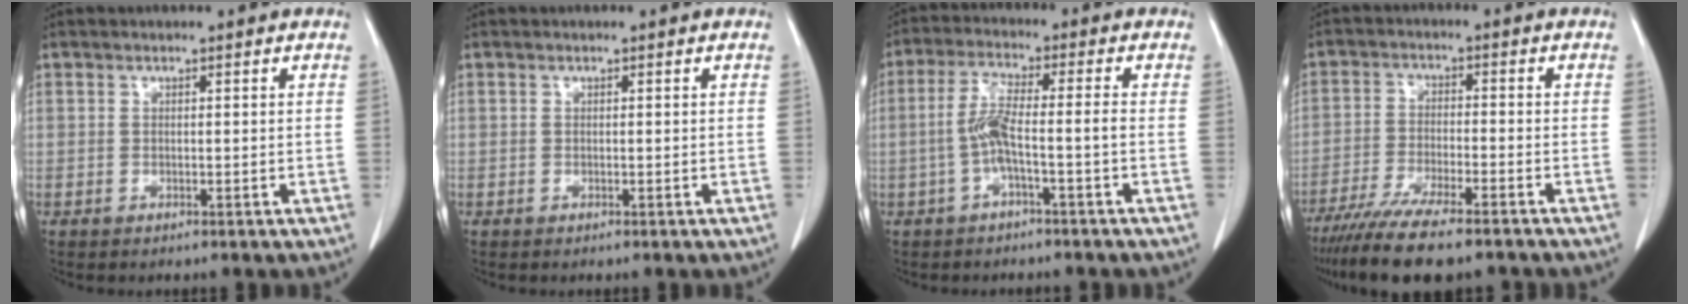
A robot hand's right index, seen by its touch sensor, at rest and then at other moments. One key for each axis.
{"total": 0.0}
{"total": 5.3, "fx": -1.5, "fy": 0.0, "fz": 5.1, "tx": -0.105, "ty": 0.015, "tz": -0.025}
{"total": 12.7, "fx": -10.4, "fy": 1.5, "fz": 7.2, "tx": -0.121, "ty": -0.029, "tz": -0.167}